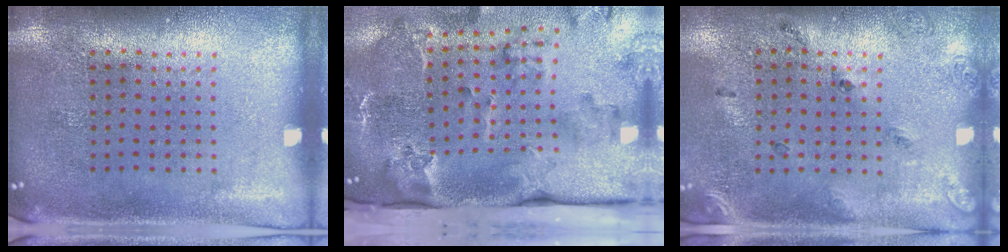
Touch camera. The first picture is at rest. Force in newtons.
{"total": 3.9, "press": 2.6, "slide": 2.9}
{"total": 1.7, "press": 1.0, "slide": 1.4}